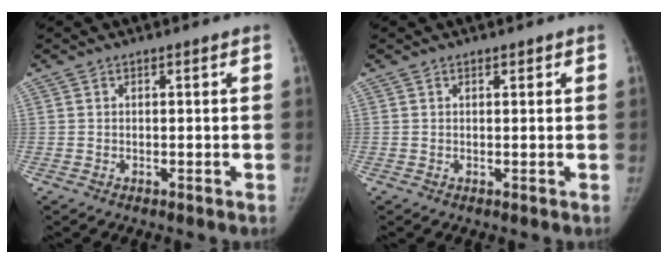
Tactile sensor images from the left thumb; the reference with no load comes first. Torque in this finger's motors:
{"motor_torque": [-0.24, -0.01, -0.06, 0.19, -0.03]}